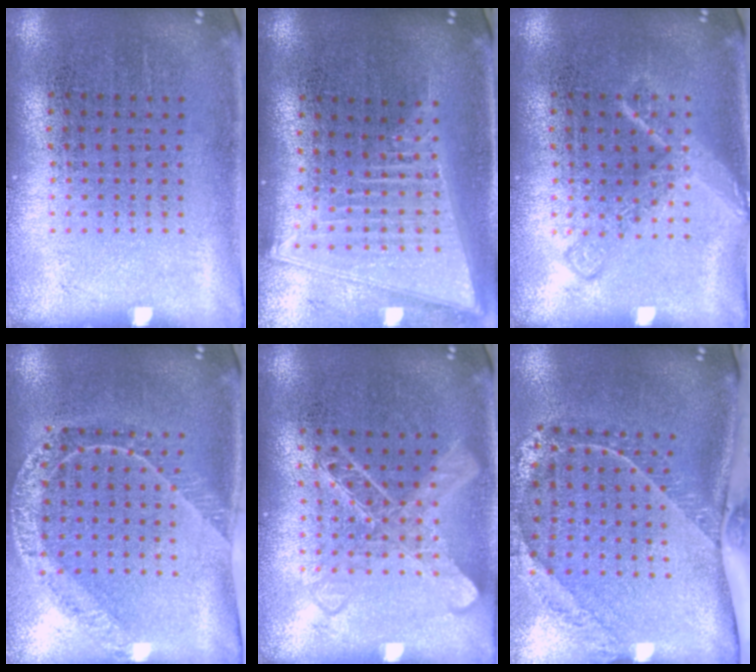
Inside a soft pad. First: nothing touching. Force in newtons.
{"total": 2.1, "press": 1.7, "slide": 1.2}
{"total": 2.2, "press": 2.2, "slide": 0.3}
{"total": 1.3, "press": 1.3, "slide": 0.2}
{"total": 2.5, "press": 2.4, "slide": 0.5}
{"total": 2.4, "press": 1.7, "slide": 1.7}